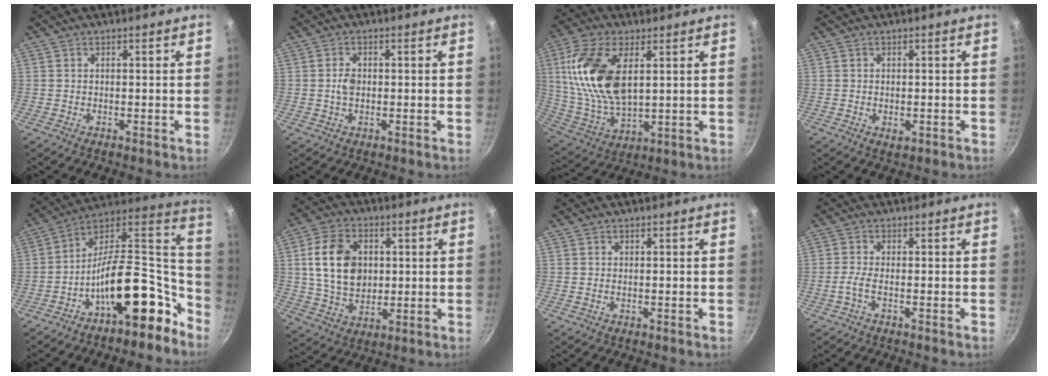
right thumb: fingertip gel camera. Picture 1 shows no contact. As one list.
[{"total": 2.6, "force": [-0.1, 1.8, 2.0], "torque": [-0.031, 0.005, -0.003]}, {"total": 18.1, "force": [4.7, 9.6, 14.6], "torque": [-0.281, -0.012, 0.098]}, {"total": 1.9, "force": [-0.4, 1.3, 1.4], "torque": [-0.022, -0.004, -0.004]}, {"total": 21.4, "force": [-11.3, 10.1, 15.1], "torque": [-0.164, 0.112, -0.188]}, {"total": 13.4, "force": [2.1, 9.8, 9.0], "torque": [-0.141, 0.000, 0.040]}, {"total": 0.0}, {"total": 2.2, "force": [-0.9, 0.2, 2.0], "torque": [-0.054, 0.007, -0.024]}]